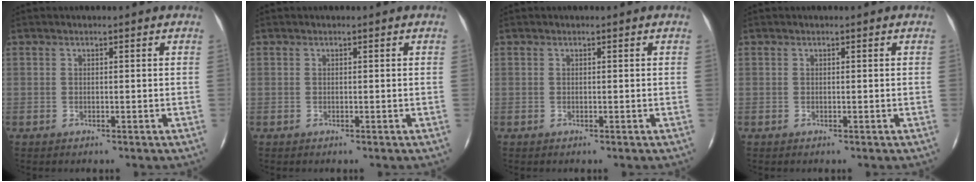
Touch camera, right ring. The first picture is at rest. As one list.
[{"total": 0.0}, {"total": 0.0}, {"total": 0.0}]